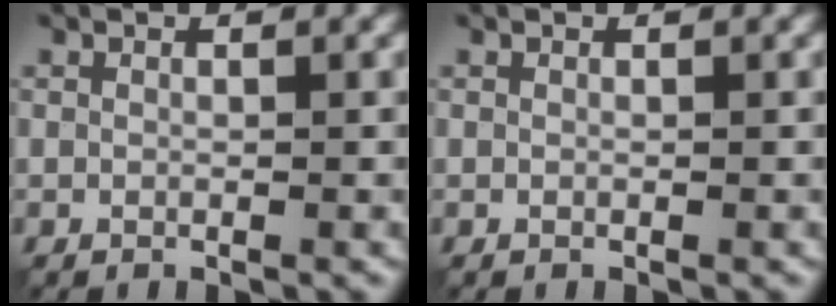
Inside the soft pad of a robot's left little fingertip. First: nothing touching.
{"total": 0.0}